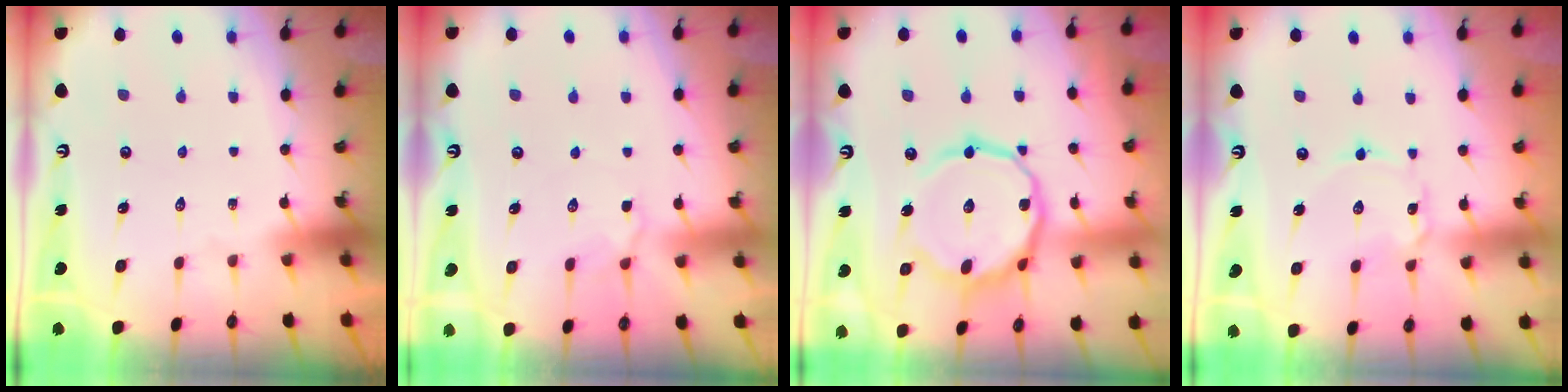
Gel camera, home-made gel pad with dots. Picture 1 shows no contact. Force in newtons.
{"total": 3.0, "press": 2.9, "slide": 0.7}
{"total": 16.3, "press": 16.2, "slide": 1.0}
{"total": 2.0, "press": 2.0, "slide": 0.1}